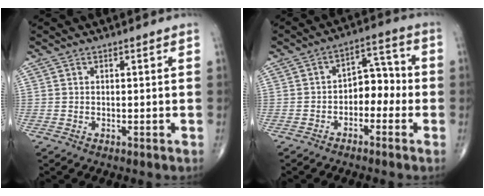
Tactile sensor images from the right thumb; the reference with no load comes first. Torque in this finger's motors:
{"motor_torque": [-0.46, -0.06, 0.27, 0.19, -0.02]}